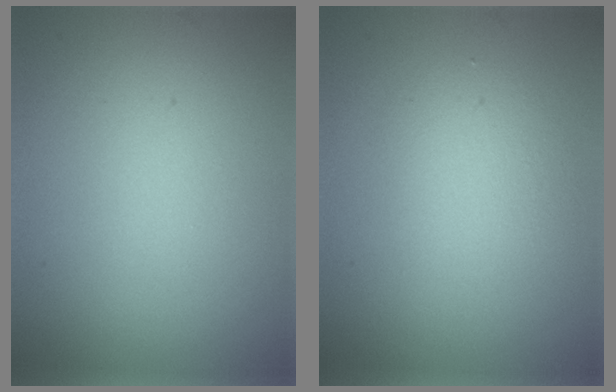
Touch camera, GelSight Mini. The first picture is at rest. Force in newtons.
{"total": 2.2, "press": 2.2, "slide": 0.2}